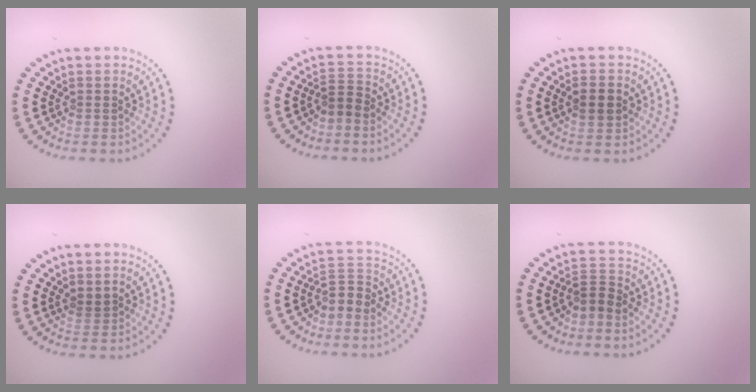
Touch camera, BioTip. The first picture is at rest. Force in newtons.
{"total": 1.7, "press": 1.3, "slide": 1.1}
{"total": 1.7, "press": 1.7, "slide": 0.1}
{"total": 0.8, "press": 0.6, "slide": 0.5}
{"total": 2.0, "press": 1.4, "slide": 1.4}
{"total": 1.8, "press": 1.4, "slide": 1.1}